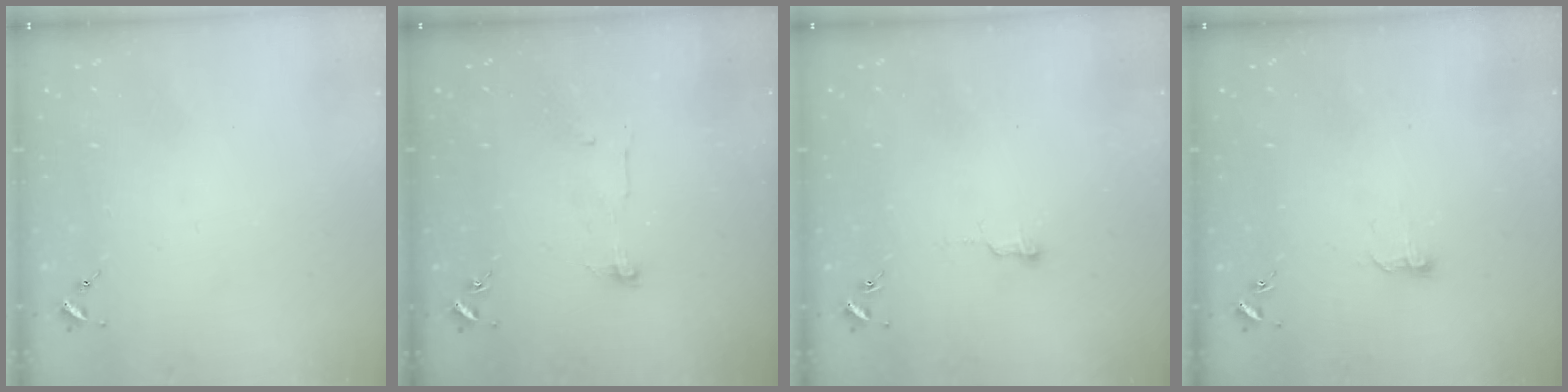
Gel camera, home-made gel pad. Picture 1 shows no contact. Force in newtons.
{"total": 4.1, "press": 4.1, "slide": 0.3}
{"total": 4.0, "press": 4.0, "slide": 0.4}
{"total": 5.5, "press": 5.5, "slide": 0.6}